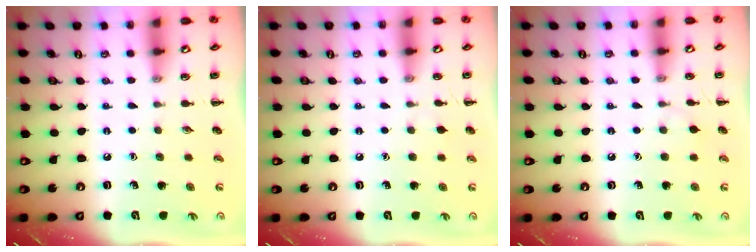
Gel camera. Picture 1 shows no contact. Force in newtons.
{"total": 3.3, "press": 3.1, "slide": 1.1}
{"total": 4.1, "press": 3.8, "slide": 1.6}